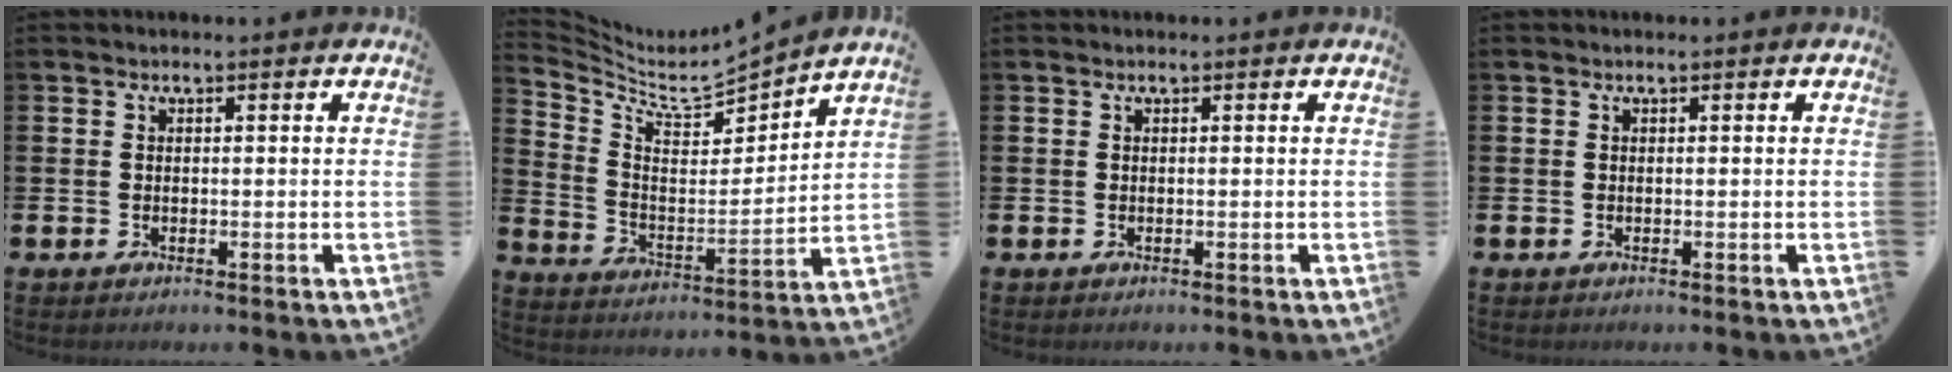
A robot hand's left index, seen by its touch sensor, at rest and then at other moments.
{"total": 6.5, "force": [5.9, 1.4, 2.5], "torque": [-0.076, -0.058, 0.094]}
{"total": 0.0}
{"total": 0.0}